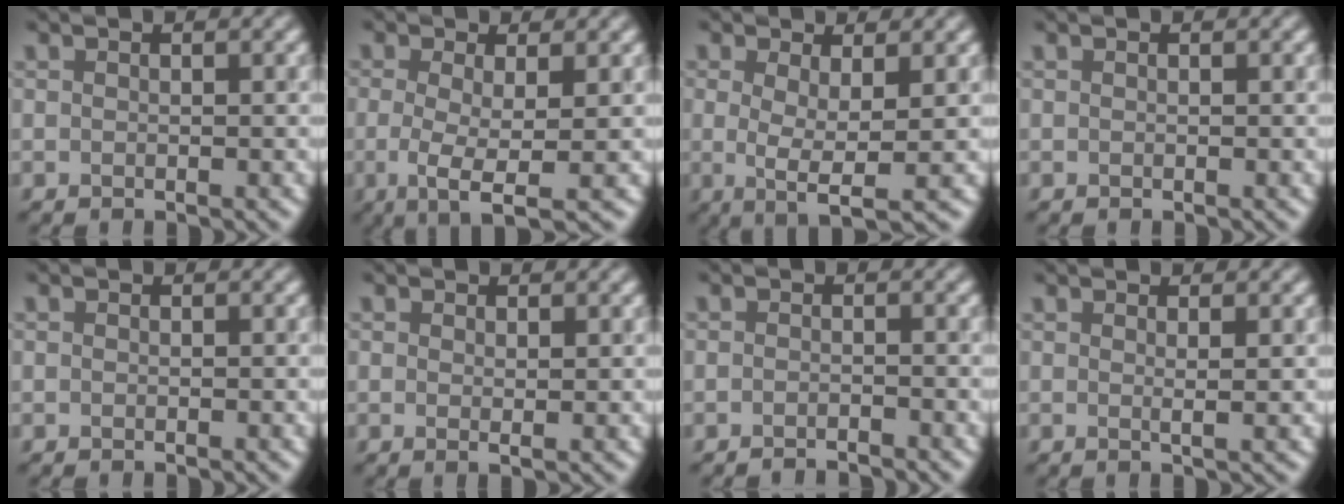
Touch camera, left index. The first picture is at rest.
{"total": 4.2, "force": [-0.9, 1.2, 3.9], "torque": [-0.073, -0.007, -0.014]}
{"total": 3.7, "force": [-0.3, 1.1, 3.6], "torque": [-0.061, -0.003, -0.003]}
{"total": 0.0}
{"total": 0.0}
{"total": 0.7, "force": [0.2, 0.3, 0.6], "torque": [-0.008, 0.006, 0.005]}
{"total": 1.5, "force": [-1.5, 0.1, 0.1], "torque": [0.008, 0.000, -0.027]}
{"total": 1.0, "force": [0.1, 0.2, 1.0], "torque": [-0.012, 0.005, 0.003]}